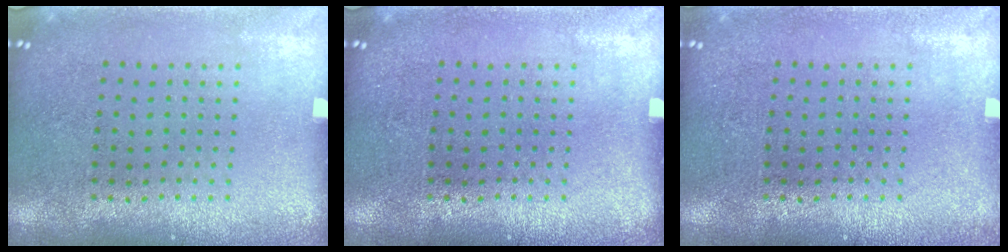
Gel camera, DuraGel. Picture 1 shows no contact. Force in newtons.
{"total": 0.0}
{"total": 0.6, "press": 0.6, "slide": 0.2}